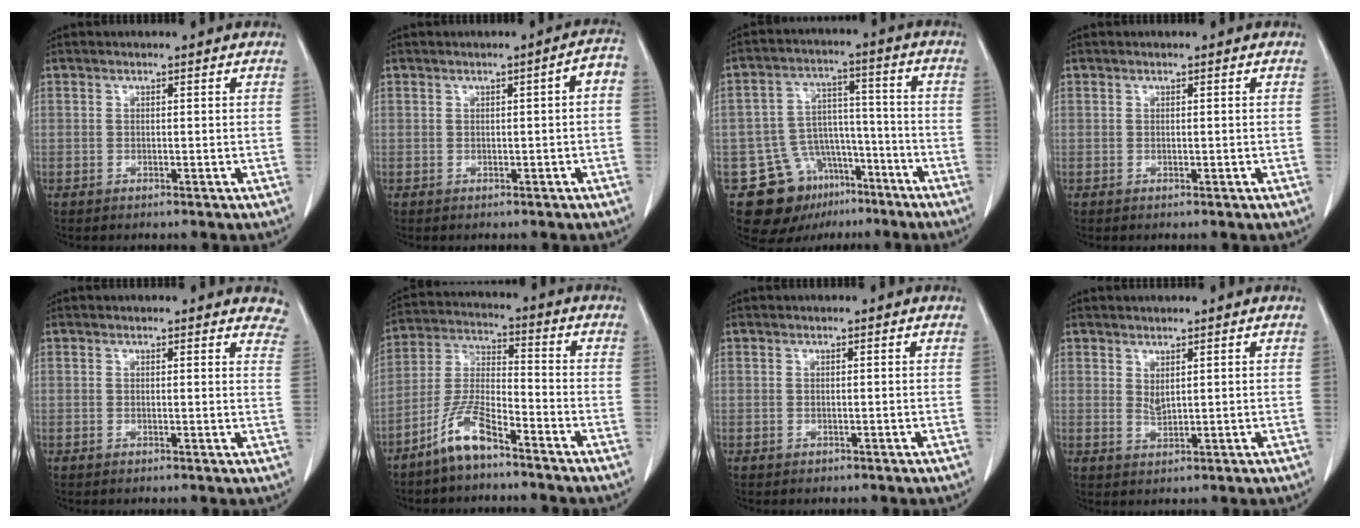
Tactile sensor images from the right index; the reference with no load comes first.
{"total": 2.4, "force": [-0.2, 0.4, 2.4], "torque": [-0.024, 0.006, -0.006]}
{"total": 12.3, "force": [-7.4, 8.8, 4.3], "torque": [-0.068, 0.049, -0.106]}
{"total": 0.0}
{"total": 6.0, "force": [5.6, 1.7, 1.2], "torque": [0.016, -0.016, 0.026]}
{"total": 8.5, "force": [-6.1, 1.7, 5.6], "torque": [-0.129, -0.009, -0.126]}
{"total": 0.0}
{"total": 1.6, "force": [1.0, 0.4, 1.2], "torque": [-0.027, -0.006, 0.025]}